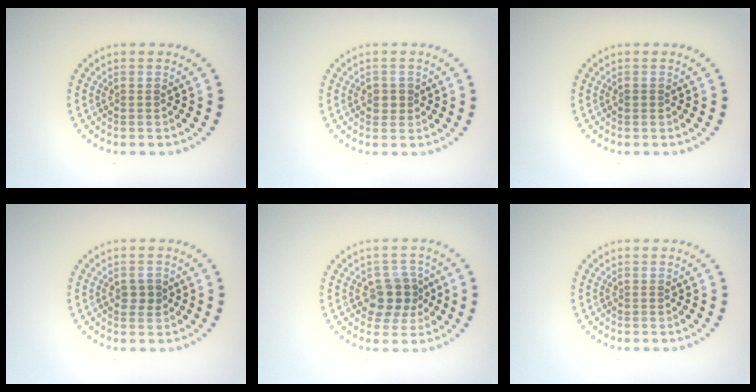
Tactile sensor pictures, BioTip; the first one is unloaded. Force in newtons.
{"total": 1.1, "press": 1.1, "slide": 0.4}
{"total": 0.7, "press": 0.7, "slide": 0.1}
{"total": 1.5, "press": 1.5, "slide": 0.1}
{"total": 3.6, "press": 3.3, "slide": 1.4}
{"total": 0.0}